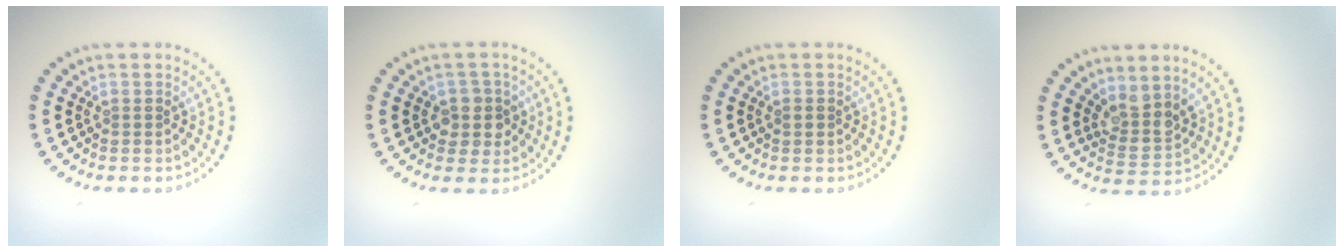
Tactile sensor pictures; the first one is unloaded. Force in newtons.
{"total": 2.8, "press": 2.5, "slide": 1.2}
{"total": 0.5, "press": 0.5, "slide": 0.0}
{"total": 2.9, "press": 2.2, "slide": 1.8}